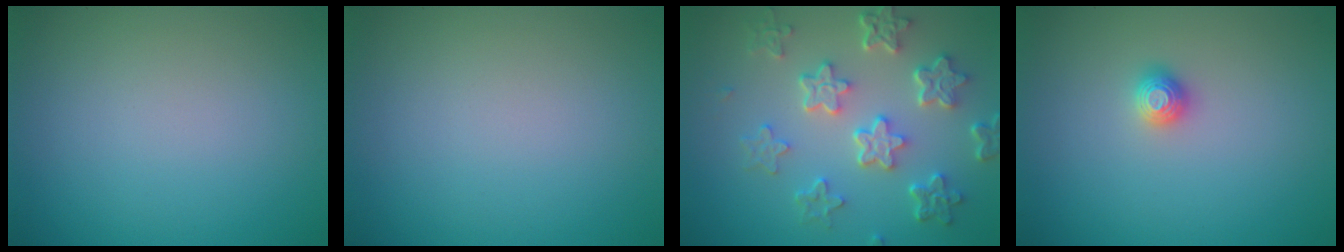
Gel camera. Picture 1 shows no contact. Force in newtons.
{"total": 0.0}
{"total": 5.8, "press": 4.4, "slide": 3.8}
{"total": 1.2, "press": 1.1, "slide": 0.2}